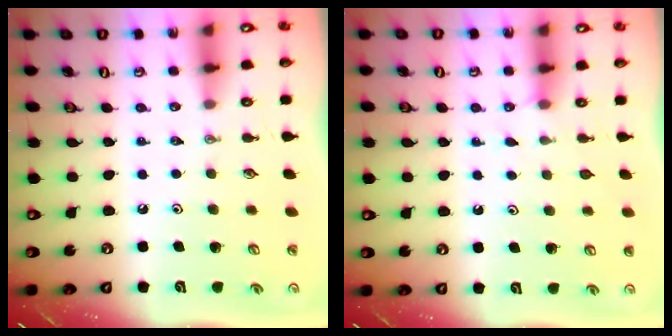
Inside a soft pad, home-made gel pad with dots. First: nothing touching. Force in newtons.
{"total": 2.1, "press": 2.1, "slide": 0.3}